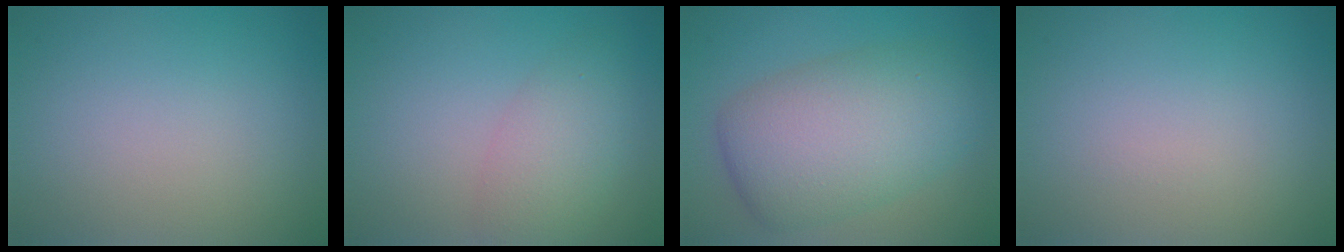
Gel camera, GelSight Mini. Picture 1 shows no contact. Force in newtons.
{"total": 3.7, "press": 3.7, "slide": 0.2}
{"total": 9.0, "press": 9.0, "slide": 0.1}
{"total": 0.0}